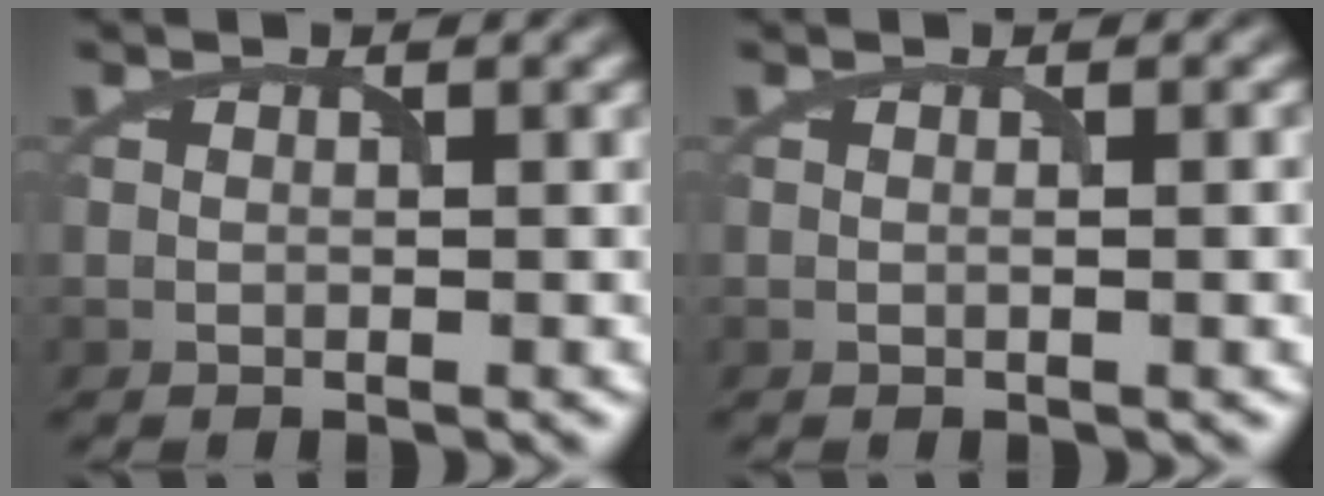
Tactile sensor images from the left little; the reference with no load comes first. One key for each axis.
{"total": 1.5, "fx": 0.1, "fy": 0.6, "fz": 1.4, "tx": -0.009, "ty": 0.001, "tz": -0.003}